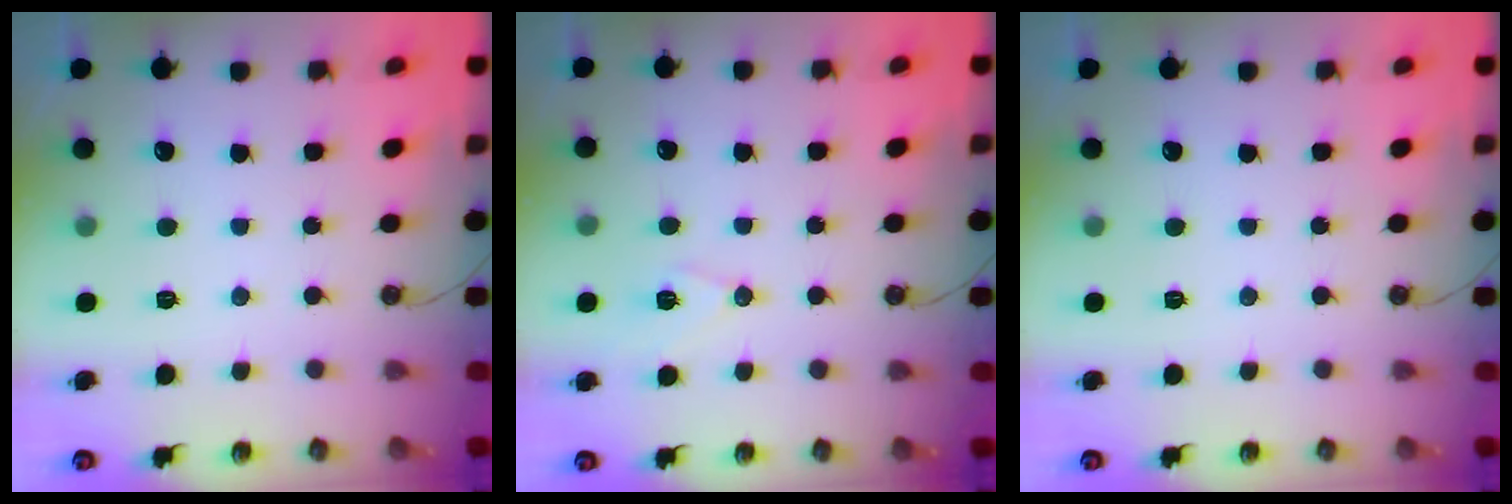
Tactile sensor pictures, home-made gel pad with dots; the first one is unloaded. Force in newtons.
{"total": 8.2, "press": 7.4, "slide": 3.5}
{"total": 0.0}